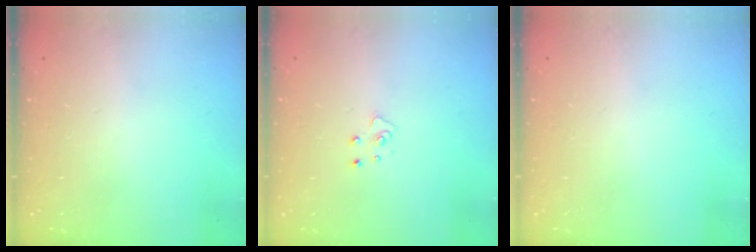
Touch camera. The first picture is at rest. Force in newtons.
{"total": 4.0, "press": 4.0, "slide": 0.3}
{"total": 0.0}